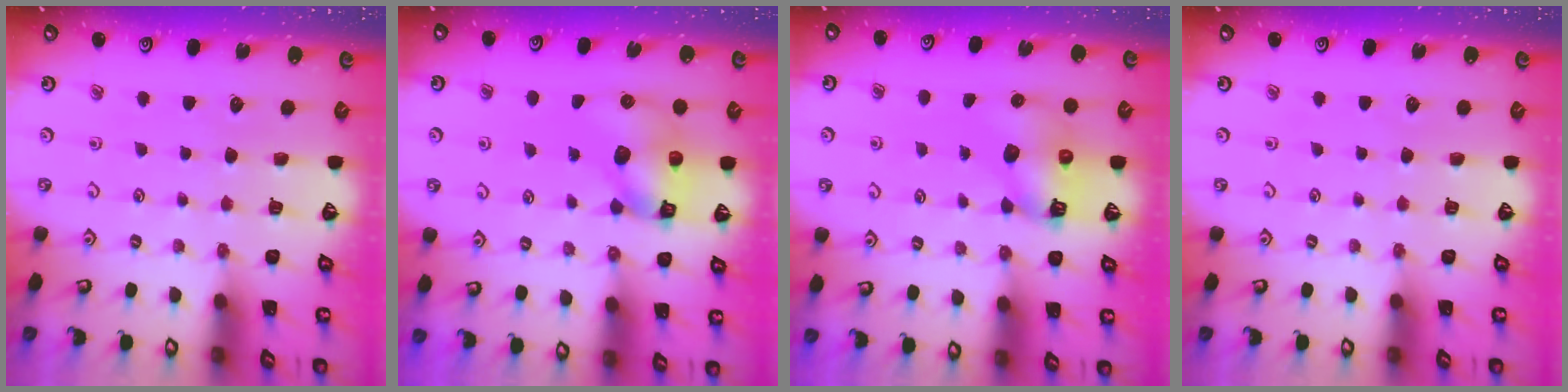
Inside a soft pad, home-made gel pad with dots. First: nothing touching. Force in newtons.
{"total": 9.9, "press": 9.8, "slide": 1.7}
{"total": 8.0, "press": 8.0, "slide": 0.8}
{"total": 0.0}